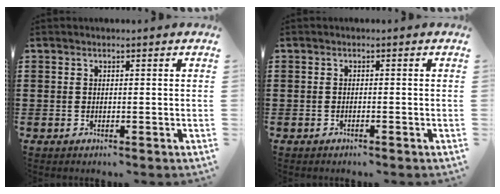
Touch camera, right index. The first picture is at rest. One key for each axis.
{"total": 0.6, "fx": -0.5, "fy": 0.0, "fz": 0.2, "tx": -0.005, "ty": -0.004, "tz": -0.010}